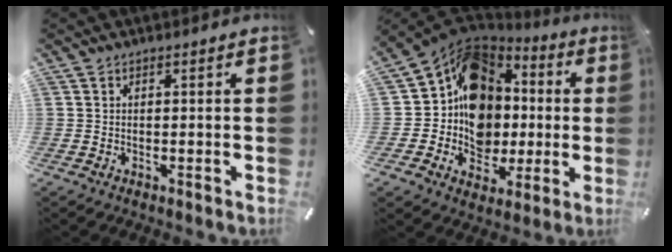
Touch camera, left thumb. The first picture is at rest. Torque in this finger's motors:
{"motor_torque": [1.10, 0.85, 1.31, 0.92, 0.23]}